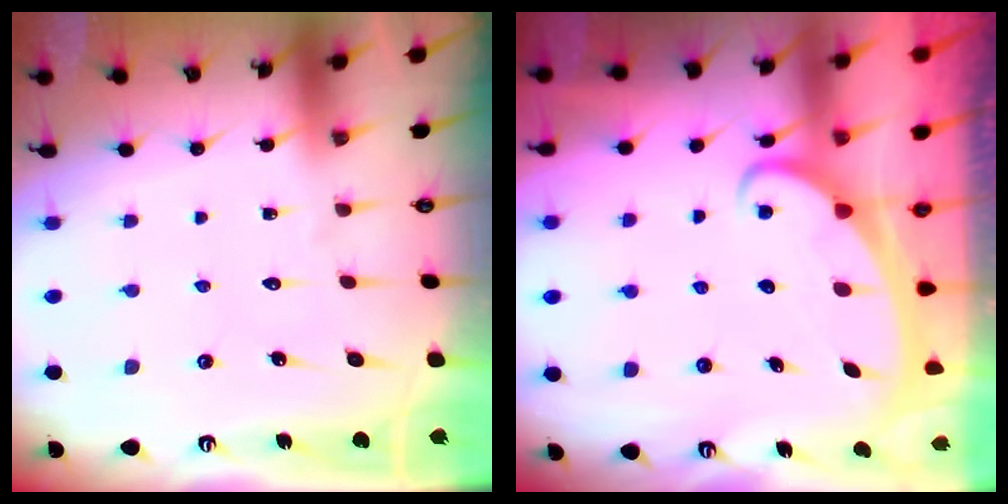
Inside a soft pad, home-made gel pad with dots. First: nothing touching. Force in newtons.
{"total": 2.3, "press": 2.2, "slide": 0.3}